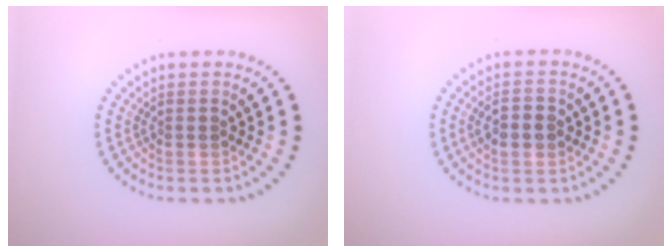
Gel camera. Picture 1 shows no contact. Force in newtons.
{"total": 2.2, "press": 2.1, "slide": 0.1}